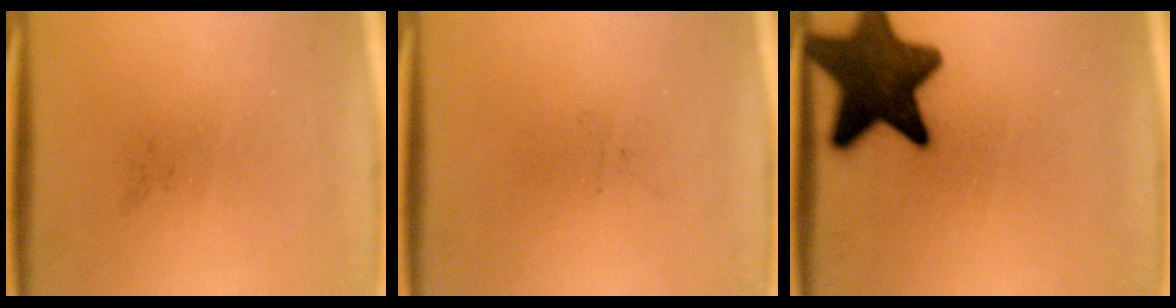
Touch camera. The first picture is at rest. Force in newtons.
{"total": 0.0}
{"total": 14.1}